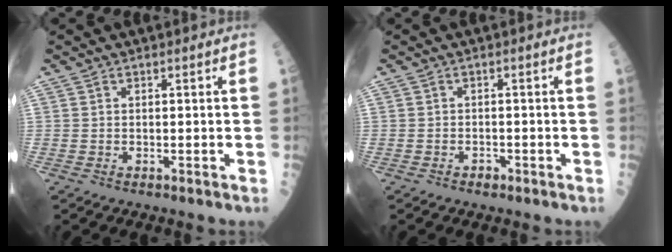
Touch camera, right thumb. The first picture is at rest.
{"total": 1.0, "force": [-0.7, 0.7, 0.3], "torque": [0.003, 0.005, -0.012]}